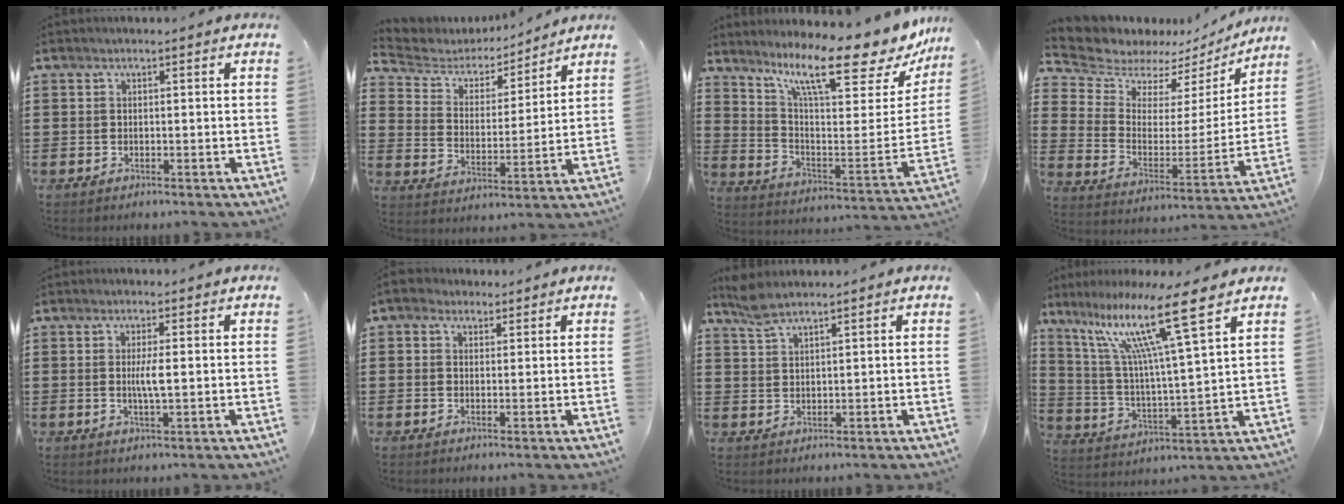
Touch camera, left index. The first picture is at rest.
{"total": 4.2, "force": [3.8, 1.7, 0.7], "torque": [-0.043, -0.023, 0.058]}
{"total": 13.1, "force": [9.8, 2.4, 8.4], "torque": [-0.156, -0.071, 0.158]}
{"total": 7.4, "force": [6.8, 2.7, 0.9], "torque": [-0.061, -0.049, 0.122]}
{"total": 3.4, "force": [0.2, 0.5, 3.4], "torque": [-0.063, -0.003, 0.001]}
{"total": 2.2, "force": [1.4, 1.6, 0.4], "torque": [-0.015, 0.009, 0.025]}
{"total": 3.1, "force": [2.6, 0.6, 1.6], "torque": [-0.037, 0.002, 0.049]}
{"total": 14.0, "force": [9.3, 0.4, 10.4], "torque": [-0.220, -0.045, 0.147]}